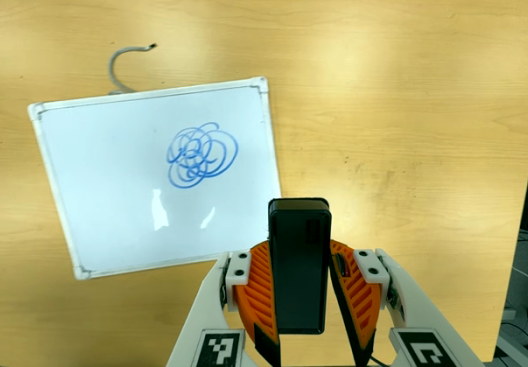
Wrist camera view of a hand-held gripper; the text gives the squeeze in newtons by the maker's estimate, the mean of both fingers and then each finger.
{"total": 6.7, "left": 5.5, "right": 7.9}